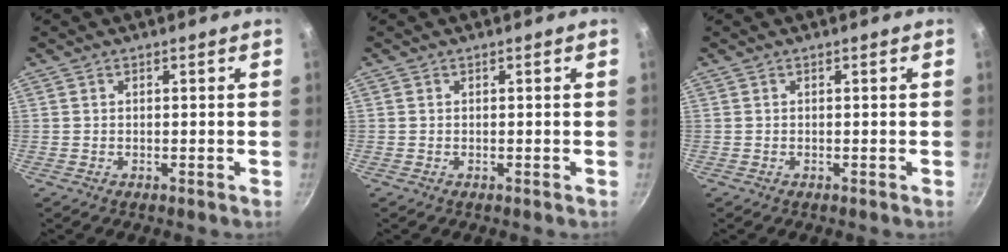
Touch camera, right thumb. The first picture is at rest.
{"total": 0.0}
{"total": 0.0}